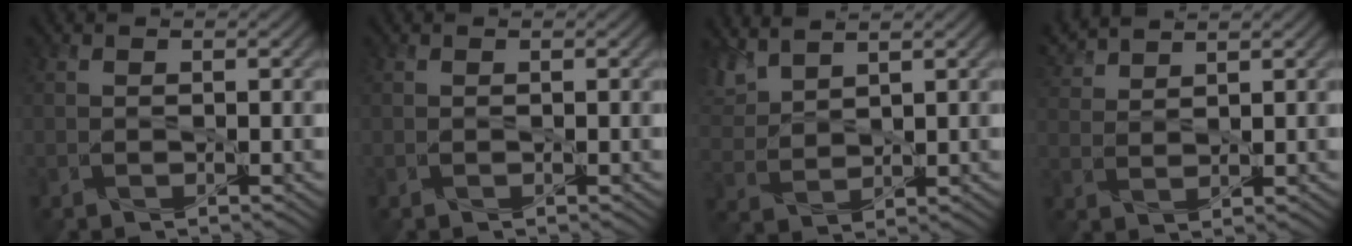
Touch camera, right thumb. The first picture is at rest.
{"total": 0.0}
{"total": 4.8, "force": [3.7, 1.6, 2.6], "torque": [-0.074, 0.010, 0.082]}
{"total": 4.2, "force": [3.7, 0.8, 1.9], "torque": [-0.055, 0.011, 0.079]}